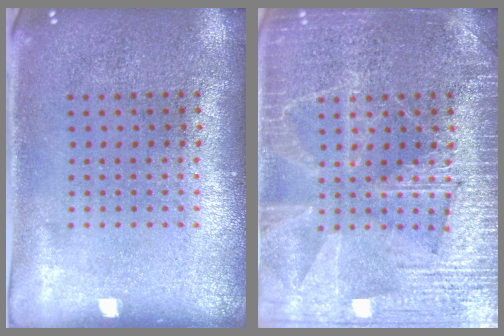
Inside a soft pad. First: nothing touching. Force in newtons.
{"total": 3.9, "press": 3.9, "slide": 0.4}